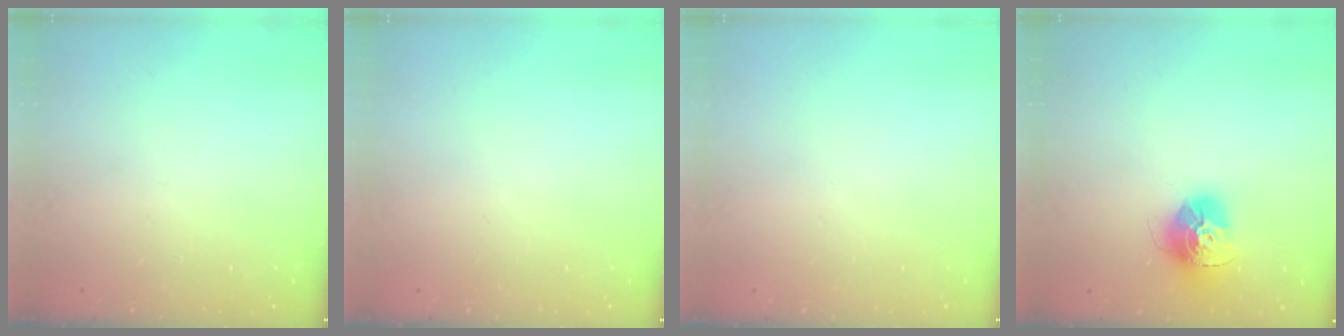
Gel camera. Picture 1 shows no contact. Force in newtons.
{"total": 0.0}
{"total": 0.0}
{"total": 15.0, "press": 14.9, "slide": 1.5}